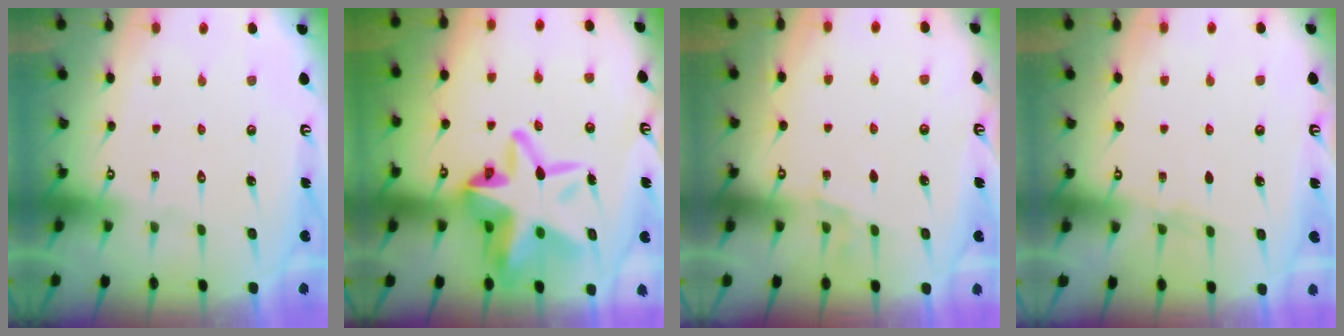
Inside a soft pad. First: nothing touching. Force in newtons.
{"total": 17.3, "press": 16.8, "slide": 4.3}
{"total": 4.7, "press": 4.0, "slide": 2.4}
{"total": 2.4, "press": 2.4, "slide": 0.3}